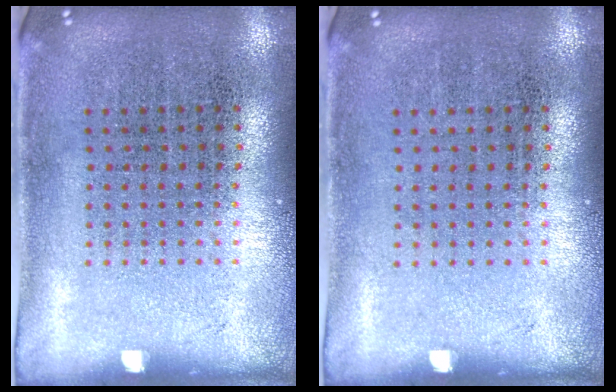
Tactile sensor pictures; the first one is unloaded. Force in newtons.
{"total": 0.0}